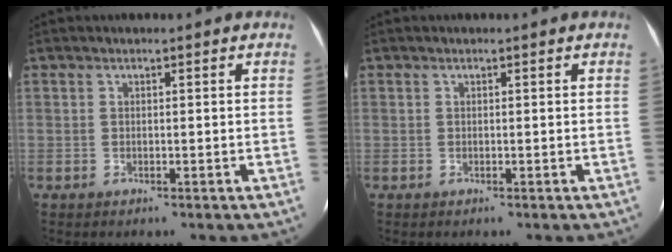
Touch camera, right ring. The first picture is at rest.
{"total": 0.0}